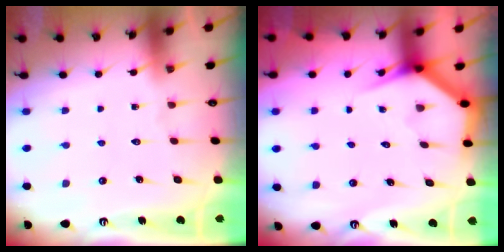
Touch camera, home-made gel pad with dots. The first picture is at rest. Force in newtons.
{"total": 3.3, "press": 3.3, "slide": 0.3}